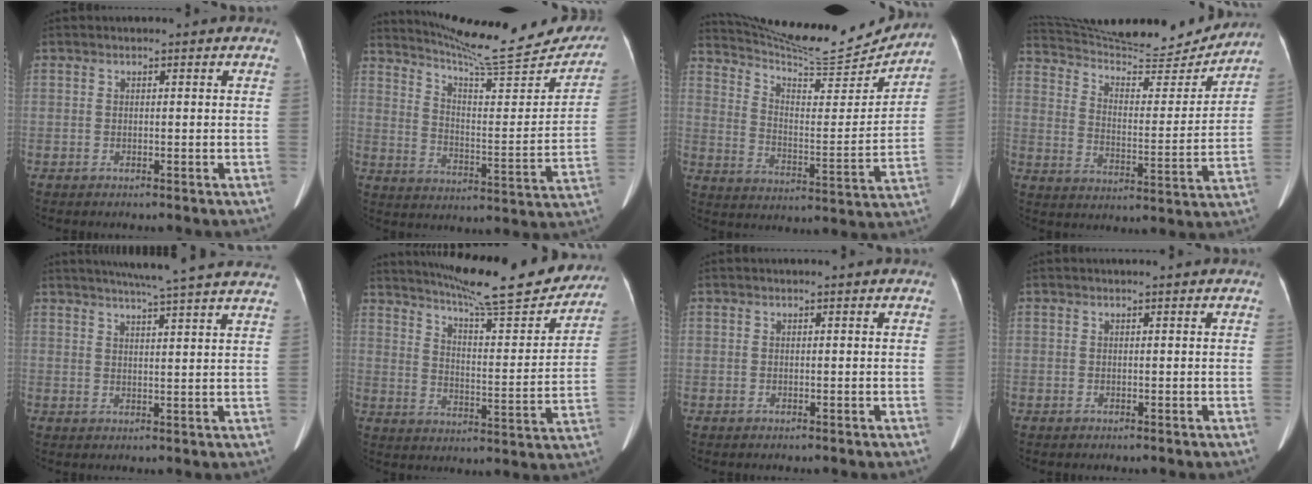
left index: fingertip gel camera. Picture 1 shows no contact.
{"total": 23.2, "force": [21.3, 2.5, 8.9], "torque": [-0.134, -0.058, 0.285]}
{"total": 19.2, "force": [18.5, 1.3, 4.8], "torque": [-0.091, -0.044, 0.271]}
{"total": 21.1, "force": [20.1, 2.5, 5.8], "torque": [-0.104, -0.029, 0.292]}
{"total": 18.1, "force": [16.0, -0.4, 8.3], "torque": [-0.127, -0.002, 0.196]}
{"total": 22.7, "force": [20.1, 2.4, 10.2], "torque": [-0.161, -0.035, 0.271]}
{"total": 0.7, "force": [0.6, 0.0, 0.3], "torque": [-0.003, 0.008, 0.009]}
{"total": 0.7, "force": [0.6, 0.1, 0.3], "torque": [-0.007, 0.019, 0.012]}